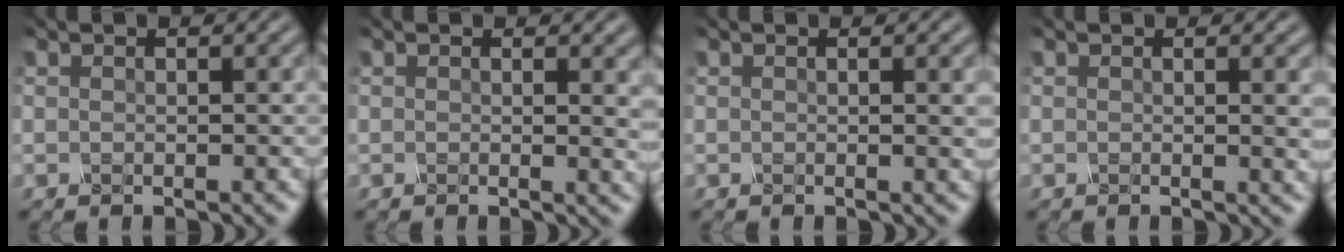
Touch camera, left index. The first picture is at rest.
{"total": 2.5, "force": [0.4, 0.8, 2.3], "torque": [-0.017, 0.000, 0.003]}
{"total": 2.1, "force": [0.2, 0.6, 2.0], "torque": [-0.018, 0.001, -0.002]}
{"total": 2.5, "force": [0.3, 0.8, 2.4], "torque": [-0.020, -0.001, -0.001]}